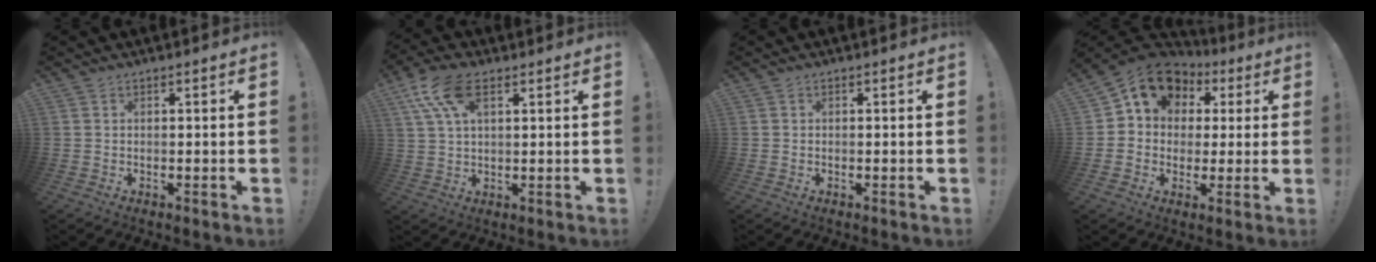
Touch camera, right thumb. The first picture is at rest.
{"total": 11.7, "force": [5.2, 5.9, 8.7], "torque": [-0.158, -0.007, 0.100]}
{"total": 0.0}
{"total": 12.3, "force": [5.4, 9.6, 5.4], "torque": [-0.082, -0.031, 0.101]}